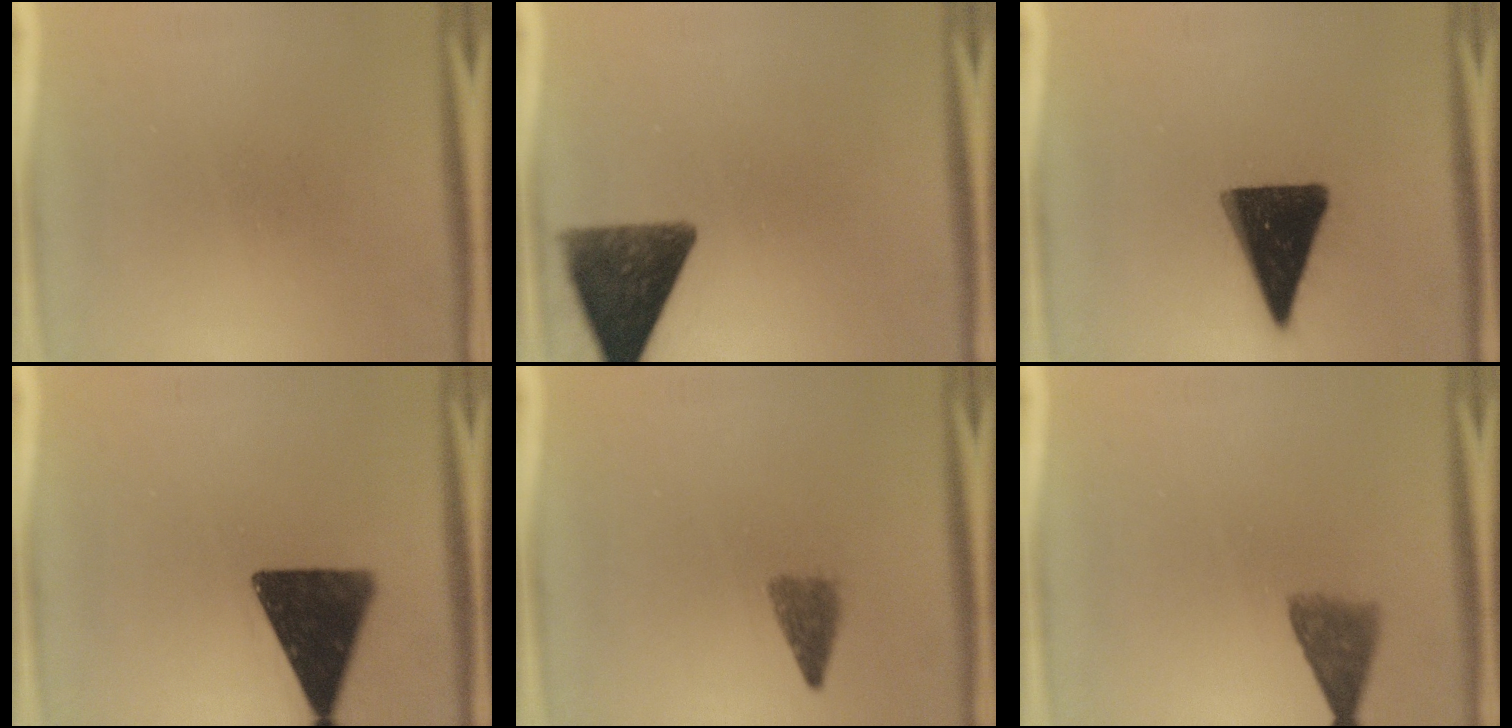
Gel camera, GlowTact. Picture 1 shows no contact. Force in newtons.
{"total": 11.8}
{"total": 16.1}
{"total": 15.0}
{"total": 2.8}
{"total": 4.2}